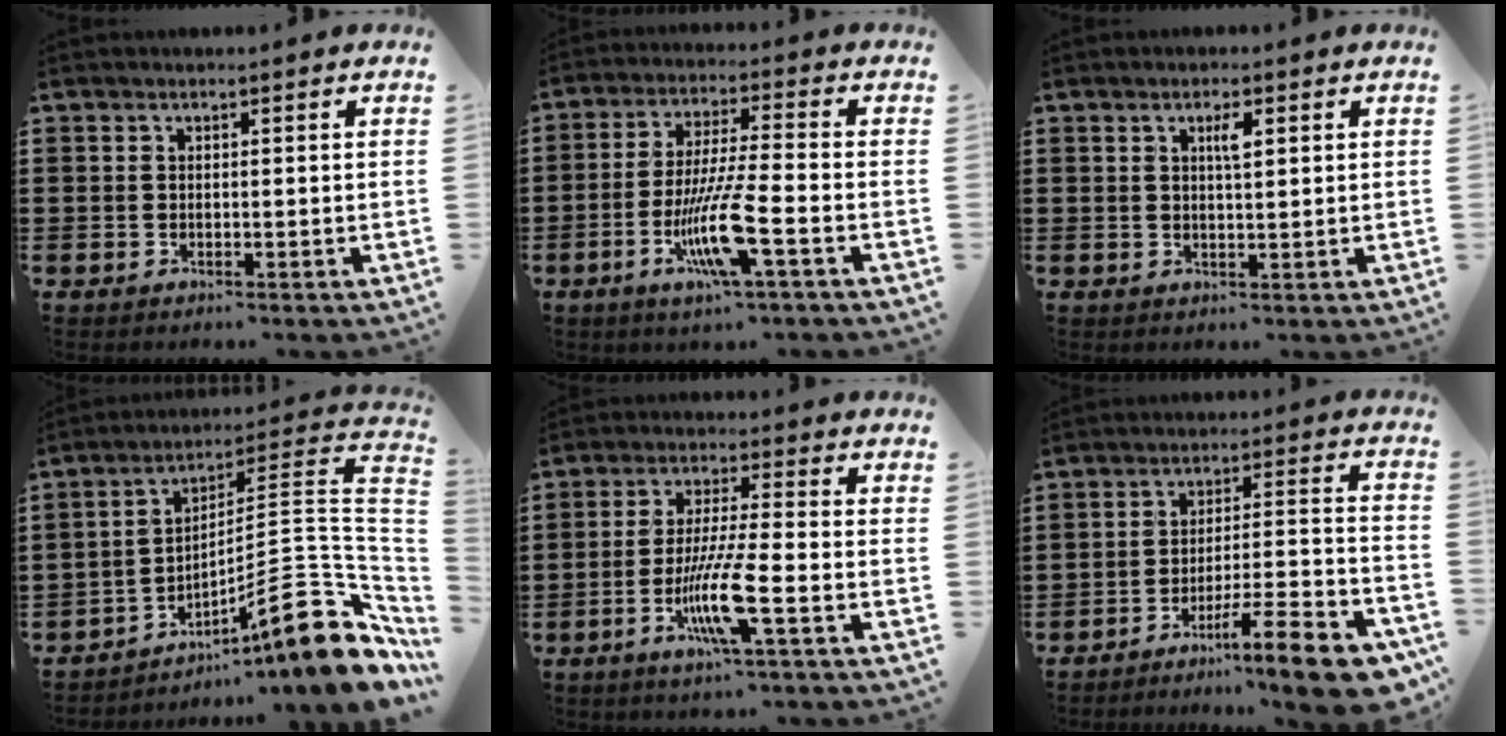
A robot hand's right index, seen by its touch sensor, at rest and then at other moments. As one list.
[{"total": 10.7, "force": [-4.2, 1.1, 9.8], "torque": [-0.199, -0.014, -0.083]}, {"total": 2.5, "force": [1.0, 0.7, 2.2], "torque": [-0.038, 0.003, 0.012]}, {"total": 14.2, "force": [-7.0, 3.0, 12.0], "torque": [-0.159, -0.006, -0.122]}, {"total": 9.3, "force": [-3.6, 0.8, 8.5], "torque": [-0.179, -0.016, -0.073]}, {"total": 11.9, "force": [-9.1, 0.9, 7.6], "torque": [-0.104, 0.026, -0.165]}]